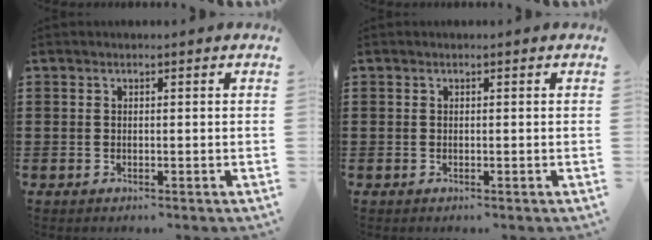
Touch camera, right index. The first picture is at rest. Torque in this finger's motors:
{"motor_torque": [0.01, 0.00, 0.00, 0.00]}